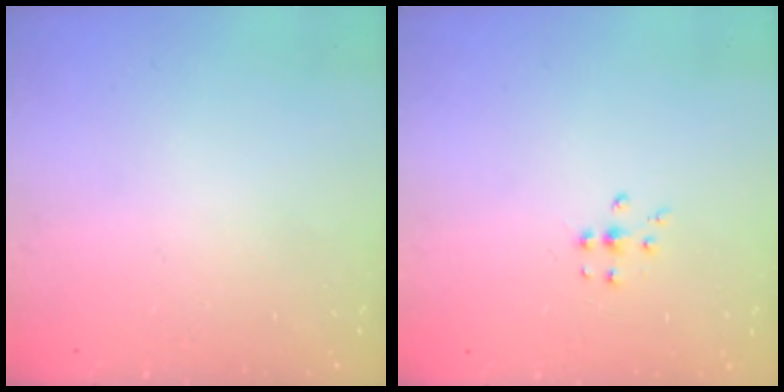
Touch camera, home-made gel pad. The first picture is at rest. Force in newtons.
{"total": 5.4, "press": 5.3, "slide": 0.7}